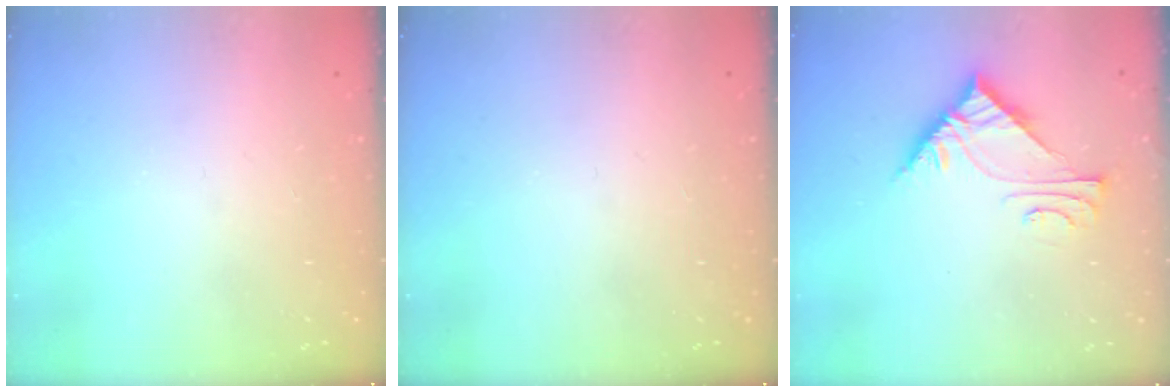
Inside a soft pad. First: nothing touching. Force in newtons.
{"total": 0.0}
{"total": 6.9, "press": 6.8, "slide": 0.5}